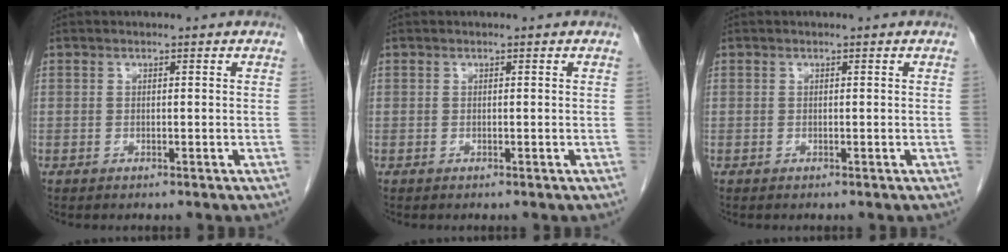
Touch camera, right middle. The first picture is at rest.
{"total": 0.0}
{"total": 0.0}